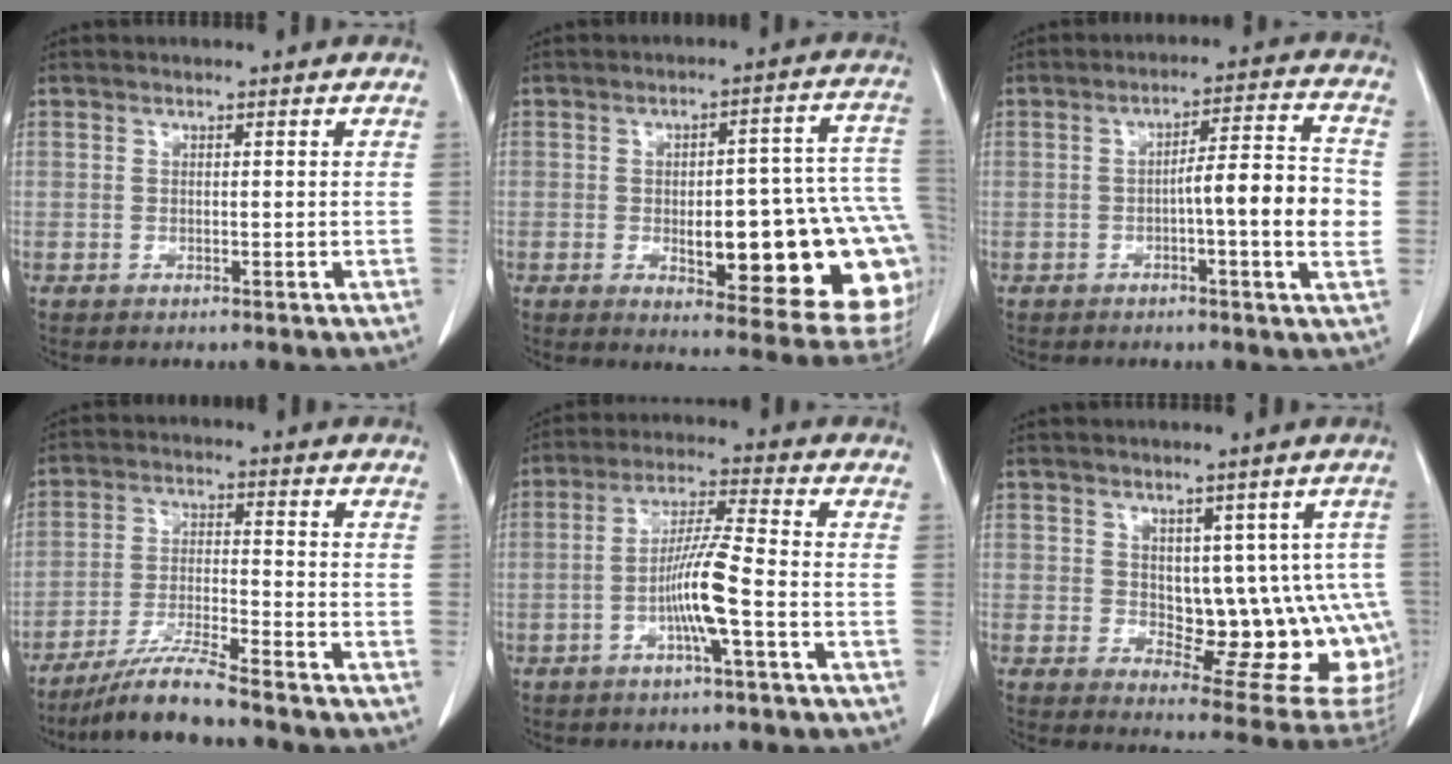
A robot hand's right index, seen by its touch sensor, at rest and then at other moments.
{"total": 22.5, "force": [-4.1, 5.8, 21.3], "torque": [-0.180, 0.026, -0.029]}
{"total": 9.9, "force": [-1.3, 0.6, 9.7], "torque": [-0.136, 0.014, -0.024]}
{"total": 7.6, "force": [-6.6, -1.1, 3.6], "torque": [-0.074, -0.024, -0.125]}
{"total": 7.8, "force": [-2.4, -0.3, 7.4], "torque": [-0.147, 0.003, -0.047]}
{"total": 13.9, "force": [0.6, 6.8, 12.1], "torque": [-0.122, 0.004, 0.027]}